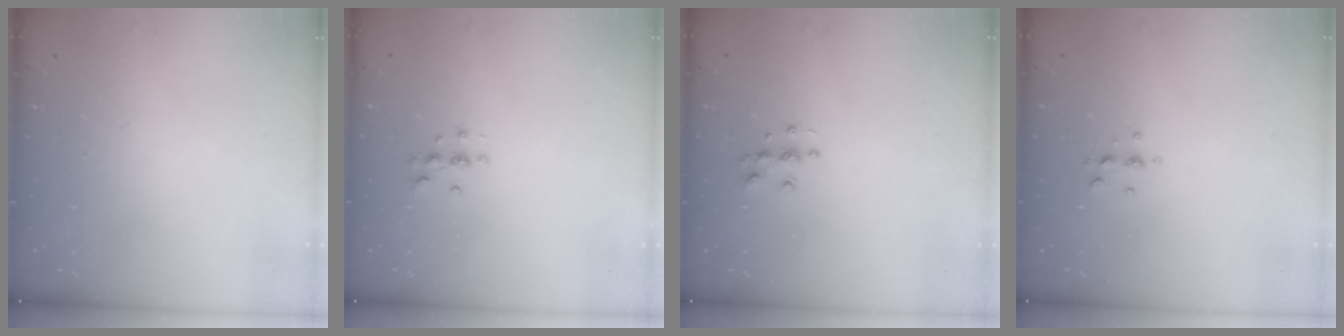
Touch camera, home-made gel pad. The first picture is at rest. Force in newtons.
{"total": 3.3, "press": 3.3, "slide": 0.4}
{"total": 4.6, "press": 4.6, "slide": 0.2}
{"total": 3.5, "press": 3.4, "slide": 0.3}